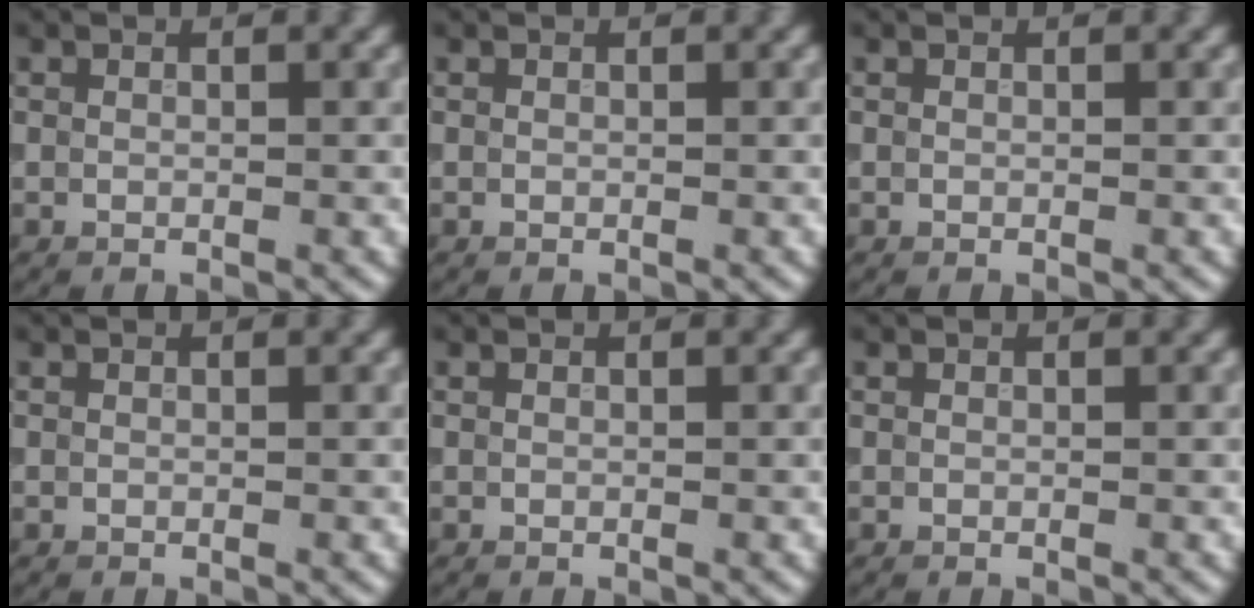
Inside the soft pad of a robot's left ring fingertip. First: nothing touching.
{"total": 0.0}
{"total": 0.0}
{"total": 0.0}
{"total": 0.0}
{"total": 0.0}